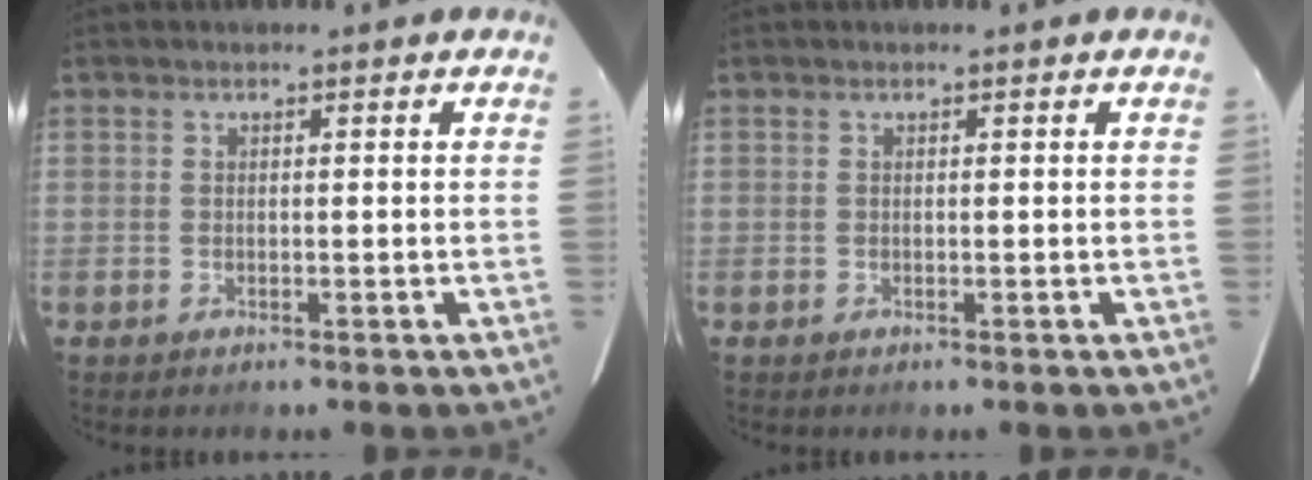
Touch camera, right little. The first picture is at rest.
{"total": 0.0}